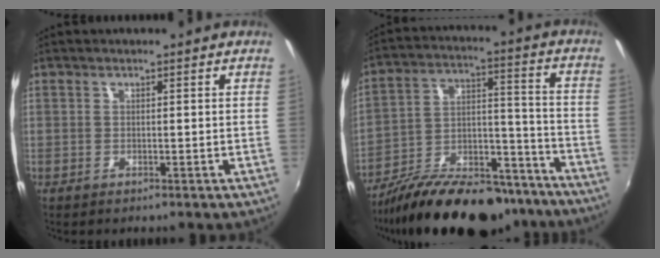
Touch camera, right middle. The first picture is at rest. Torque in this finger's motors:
{"motor_torque": [1.07, -1.07, 0.52, 0.17]}